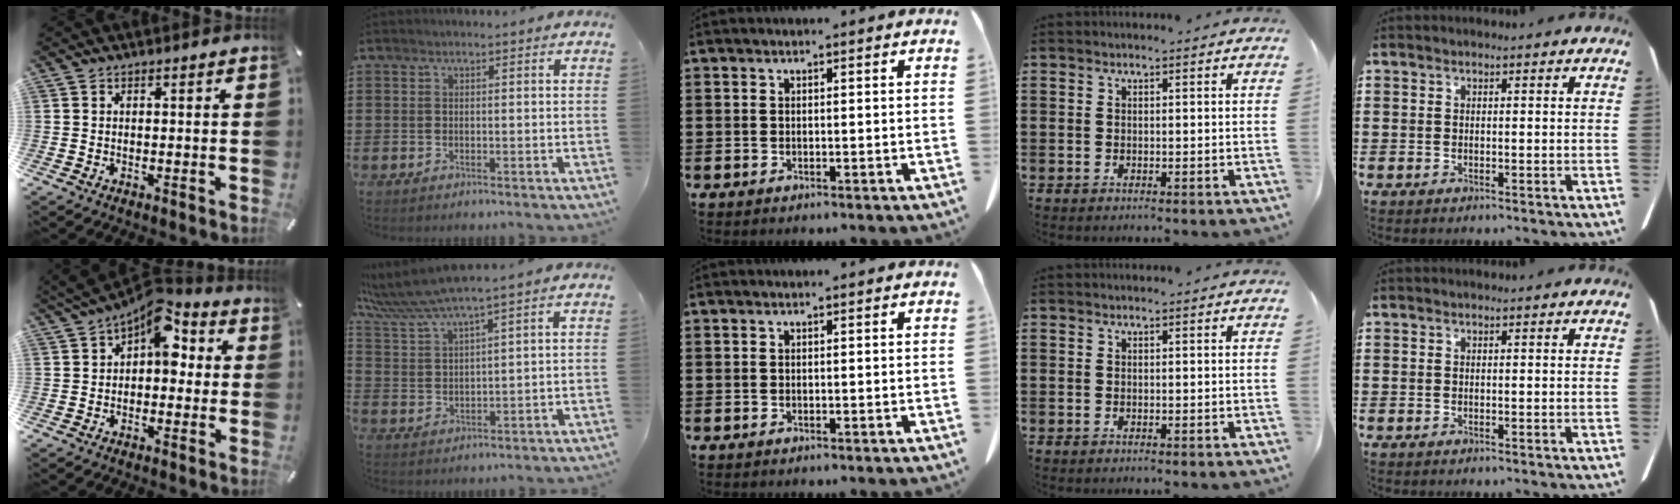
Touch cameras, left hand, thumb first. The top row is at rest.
{"thumb": {"total": 12.0, "force": [4.9, 7.0, 8.4], "torque": [-0.111, -0.034, 0.083]}, "index": {"total": 6.2, "force": [4.9, 0.0, 3.8], "torque": [-0.098, -0.023, 0.083]}}